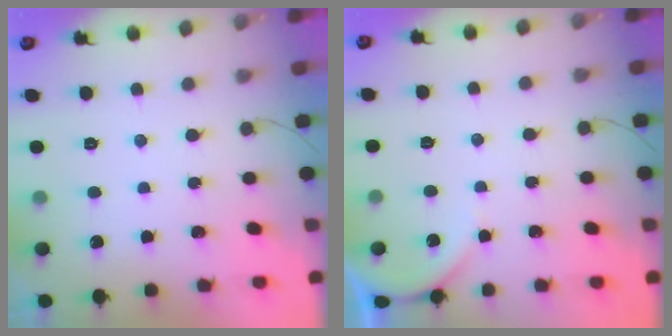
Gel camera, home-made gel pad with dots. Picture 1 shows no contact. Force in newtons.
{"total": 3.8, "press": 3.8, "slide": 0.5}